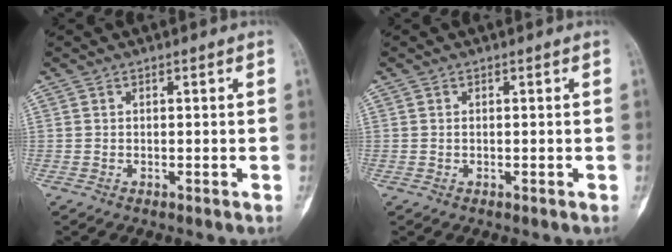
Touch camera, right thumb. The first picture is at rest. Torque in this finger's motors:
{"motor_torque": [-0.49, -0.22, 0.04, 0.47, 0.01]}